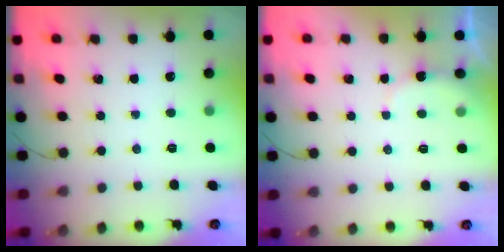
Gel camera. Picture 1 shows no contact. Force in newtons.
{"total": 4.8, "press": 4.7, "slide": 0.6}